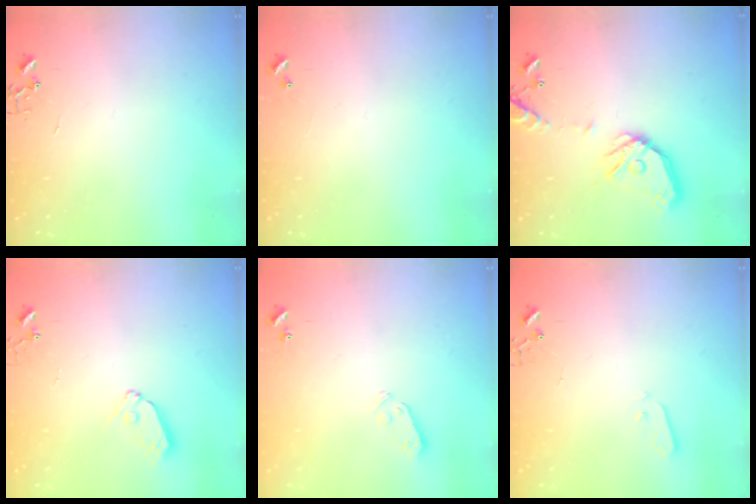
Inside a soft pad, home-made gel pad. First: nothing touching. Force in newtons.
{"total": 4.7, "press": 4.7, "slide": 0.4}
{"total": 15.7, "press": 15.4, "slide": 2.5}
{"total": 7.0, "press": 7.0, "slide": 0.6}
{"total": 3.5, "press": 3.5, "slide": 0.4}
{"total": 2.5, "press": 2.5, "slide": 0.4}